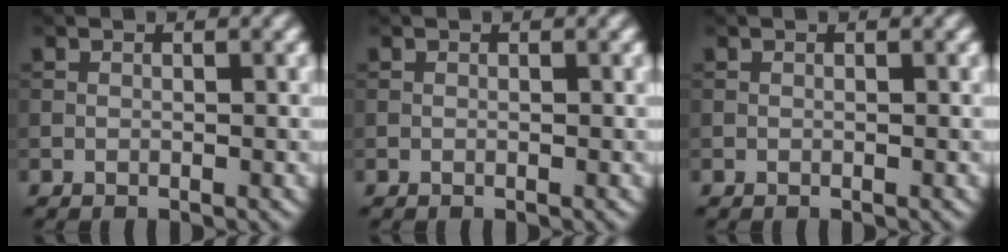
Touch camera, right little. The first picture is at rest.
{"total": 0.0}
{"total": 0.0}